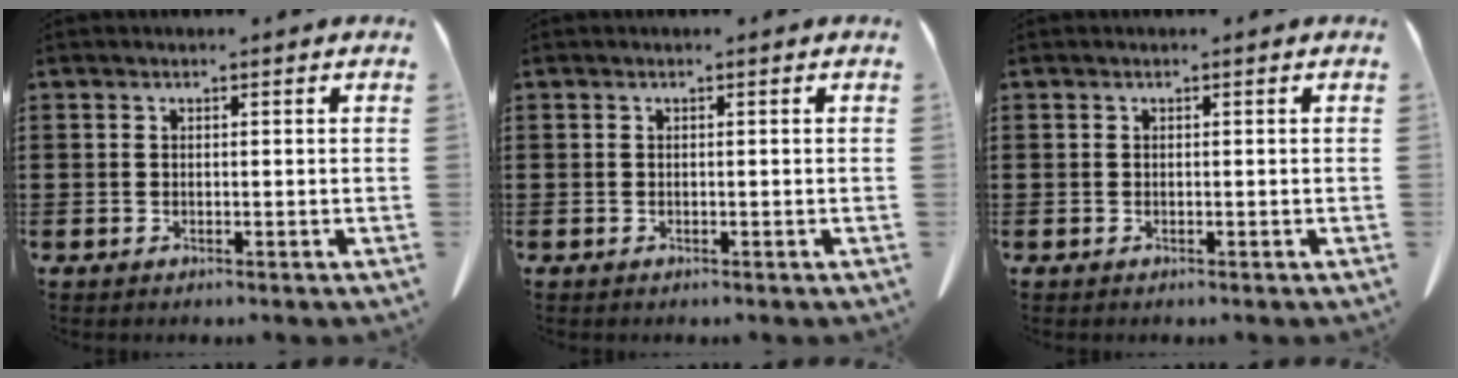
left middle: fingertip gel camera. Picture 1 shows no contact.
{"total": 0.0}
{"total": 0.0}